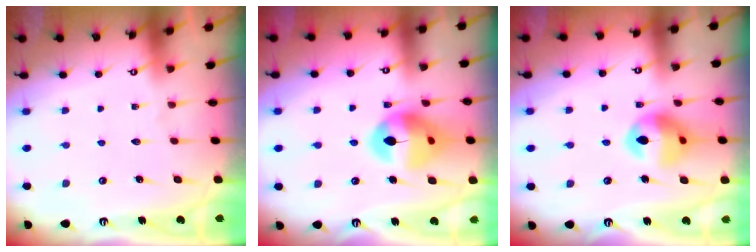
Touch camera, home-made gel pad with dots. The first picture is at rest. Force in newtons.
{"total": 15.3, "press": 15.2, "slide": 2.1}
{"total": 13.3, "press": 13.2, "slide": 1.6}